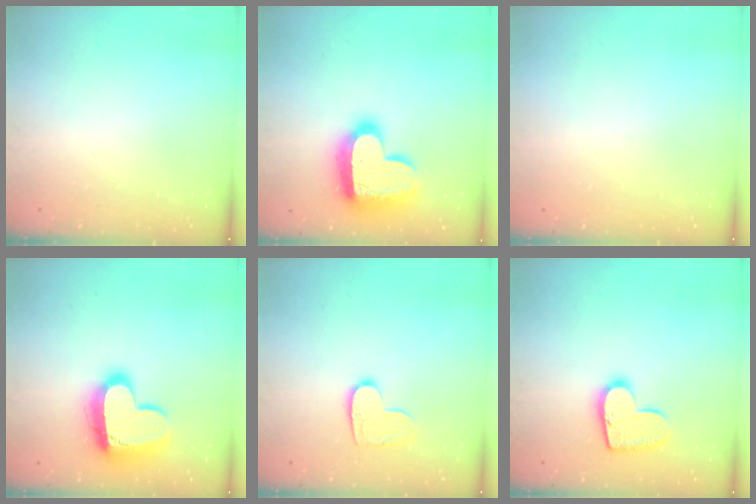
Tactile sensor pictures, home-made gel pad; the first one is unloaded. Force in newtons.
{"total": 20.2, "press": 20.1, "slide": 1.3}
{"total": 0.0}
{"total": 18.2, "press": 18.2, "slide": 1.4}
{"total": 8.9, "press": 8.9, "slide": 0.5}
{"total": 12.9, "press": 12.9, "slide": 0.8}